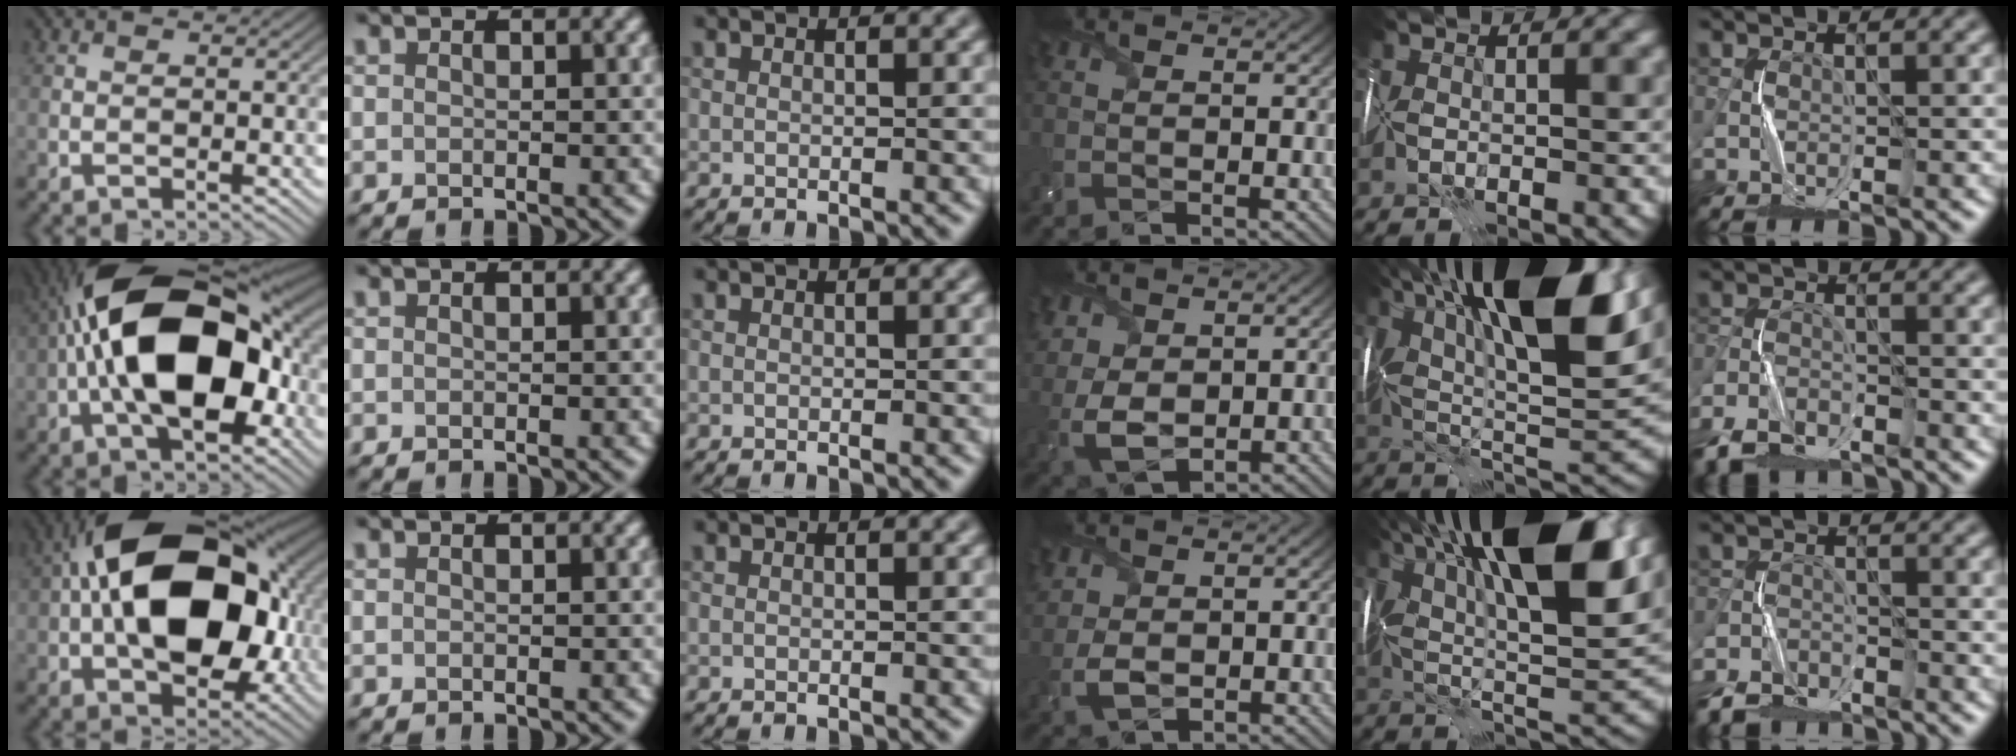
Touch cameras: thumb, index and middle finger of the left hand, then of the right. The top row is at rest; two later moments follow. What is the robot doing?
{"motion": "wrap", "object": "scarf"}